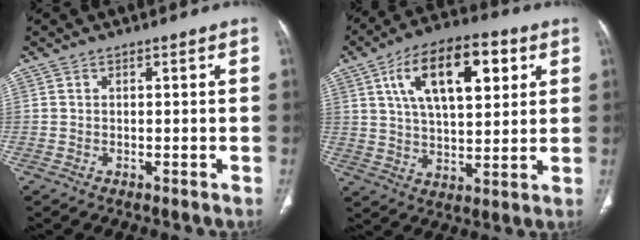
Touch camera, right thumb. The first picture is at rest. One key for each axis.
{"total": 18.0, "fx": 6.8, "fy": 8.4, "fz": 14.4, "tx": -0.213, "ty": -0.005, "tz": 0.112}